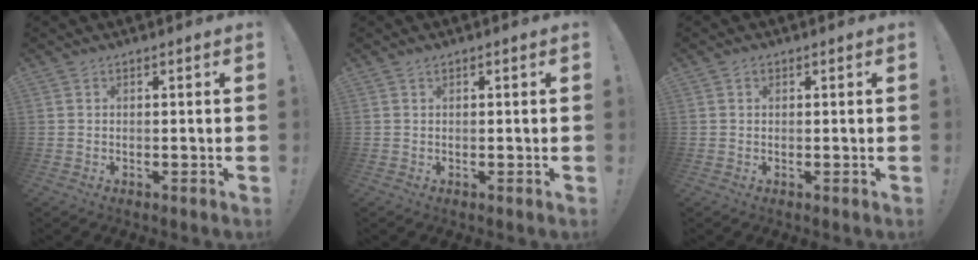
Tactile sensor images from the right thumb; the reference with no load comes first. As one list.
[{"total": 0.6, "force": [0.5, 0.4, 0.1], "torque": [0.007, 0.000, 0.007]}, {"total": 0.6, "force": [0.2, 0.5, 0.2], "torque": [0.000, 0.000, 0.003]}]